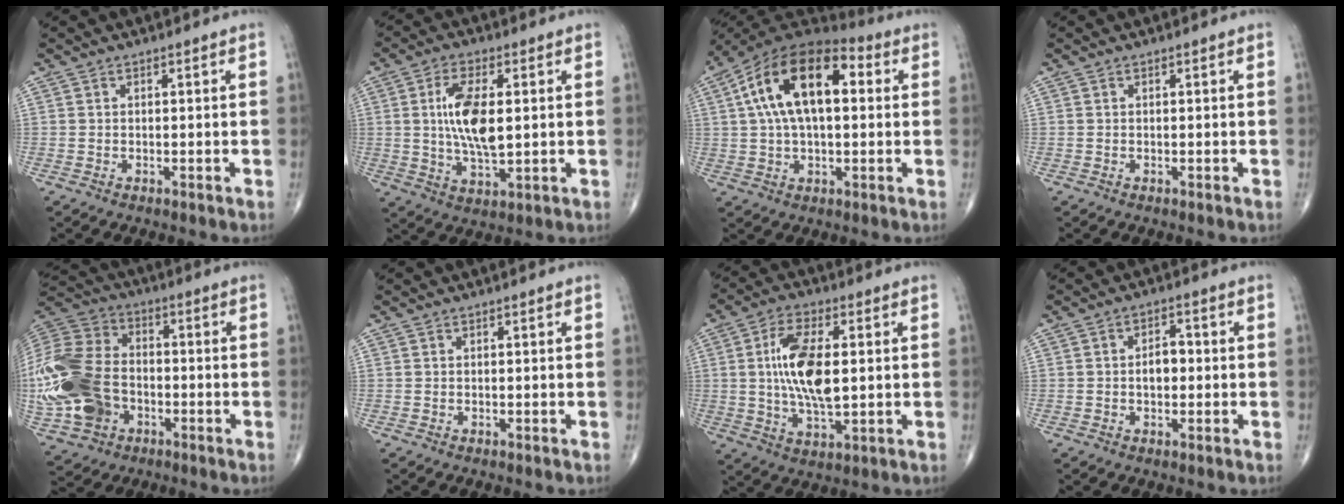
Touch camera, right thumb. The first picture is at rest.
{"total": 11.2, "force": [1.3, 4.8, 10.0], "torque": [-0.189, -0.009, 0.026]}
{"total": 19.2, "force": [4.0, 9.9, 16.0], "torque": [-0.277, 0.030, 0.057]}
{"total": 0.0}
{"total": 24.2, "force": [-5.2, 17.3, 16.0], "torque": [-0.382, 0.017, -0.091]}
{"total": 0.0}
{"total": 13.2, "force": [1.2, 5.8, 11.8], "torque": [-0.223, -0.004, 0.023]}
{"total": 3.9, "force": [-0.3, 2.5, 3.1], "torque": [-0.041, 0.014, -0.008]}